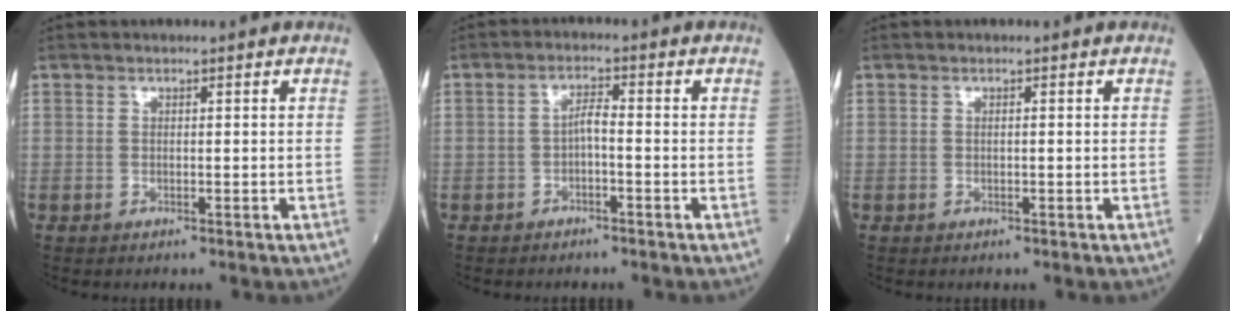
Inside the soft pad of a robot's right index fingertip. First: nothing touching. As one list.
[{"total": 2.3, "force": [-0.8, 0.5, 2.0], "torque": [-0.034, 0.005, -0.016]}, {"total": 0.0}]